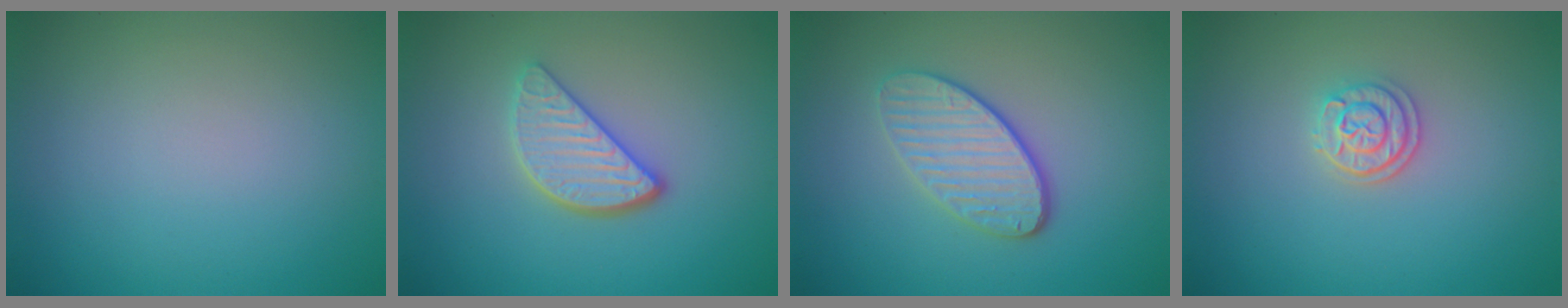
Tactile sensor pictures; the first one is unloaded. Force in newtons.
{"total": 3.4, "press": 2.9, "slide": 1.9}
{"total": 3.7, "press": 3.2, "slide": 1.9}
{"total": 2.2, "press": 2.1, "slide": 0.9}